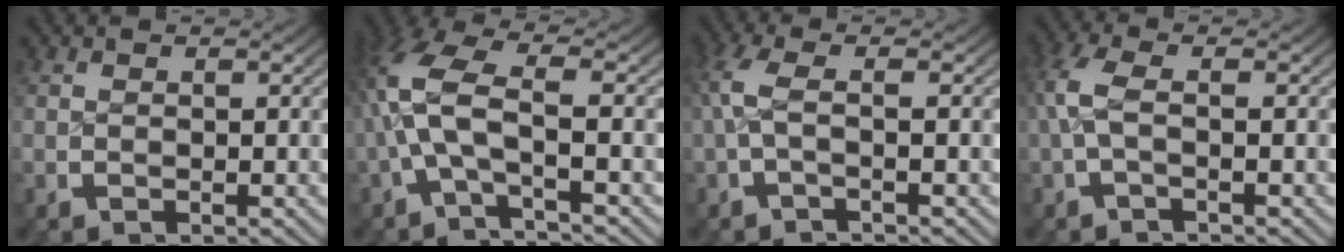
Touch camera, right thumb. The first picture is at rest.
{"total": 6.9, "force": [-0.5, 3.4, 5.9], "torque": [-0.150, -0.015, -0.005]}
{"total": 3.0, "force": [-0.1, 1.0, 2.8], "torque": [-0.079, 0.000, 0.001]}
{"total": 3.2, "force": [-0.1, 1.4, 2.9], "torque": [-0.084, -0.004, 0.002]}